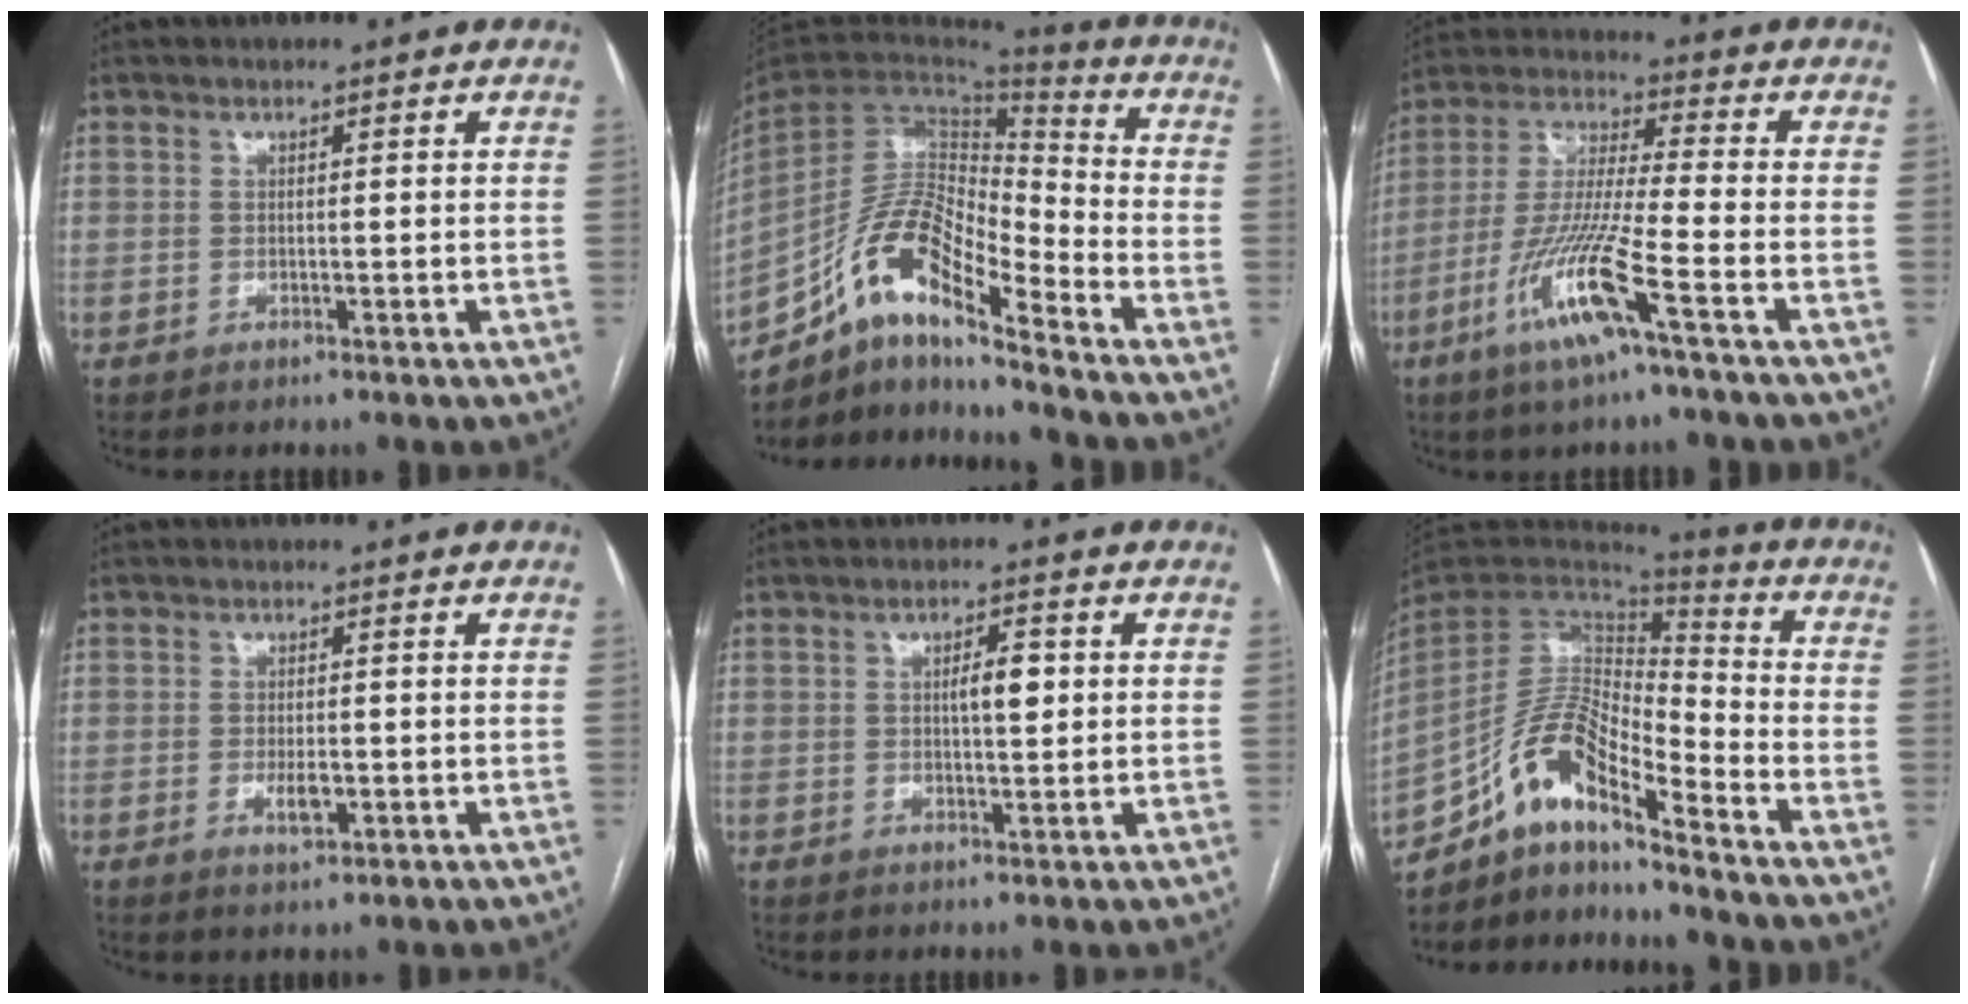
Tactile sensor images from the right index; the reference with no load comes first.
{"total": 14.8, "force": [-10.0, 3.4, 10.3], "torque": [-0.199, 0.023, -0.180]}
{"total": 12.8, "force": [-6.2, -0.1, 11.2], "torque": [-0.233, -0.013, -0.122]}
{"total": 2.8, "force": [-0.8, 1.0, 2.5], "torque": [-0.045, -0.001, -0.008]}
{"total": 3.5, "force": [0.6, 1.0, 3.3], "torque": [-0.054, 0.005, 0.009]}
{"total": 13.8, "force": [-9.4, 3.6, 9.5], "torque": [-0.186, 0.026, -0.170]}